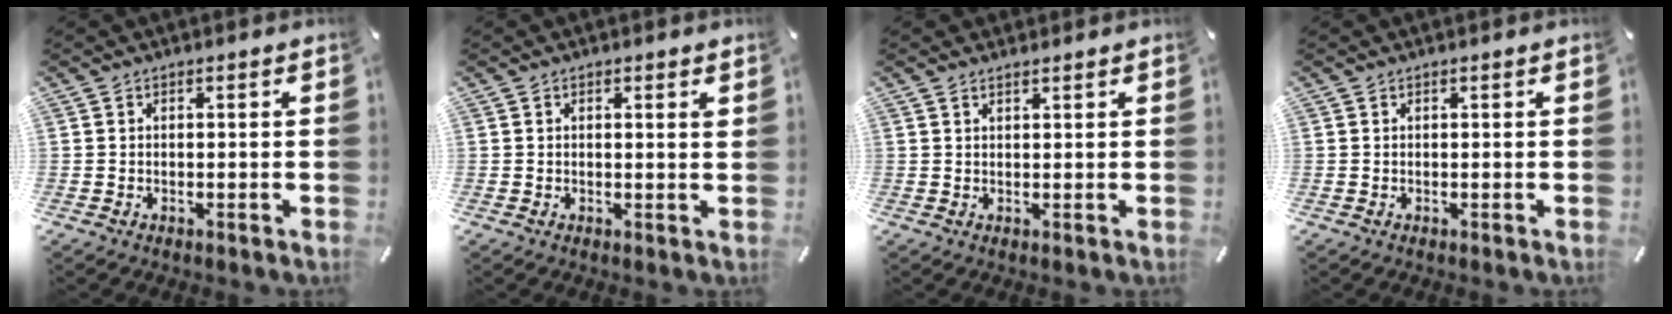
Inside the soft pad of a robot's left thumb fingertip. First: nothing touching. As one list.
[{"total": 1.1, "force": [0.5, 0.1, 1.0], "torque": [-0.012, -0.004, 0.007]}, {"total": 1.2, "force": [1.0, 0.5, 0.6], "torque": [-0.013, -0.002, 0.019]}, {"total": 0.0}]